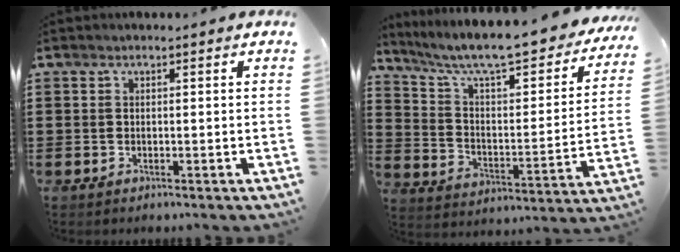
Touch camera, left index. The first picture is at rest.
{"total": 9.1, "force": [7.6, 0.9, 4.9], "torque": [-0.118, -0.059, 0.124]}